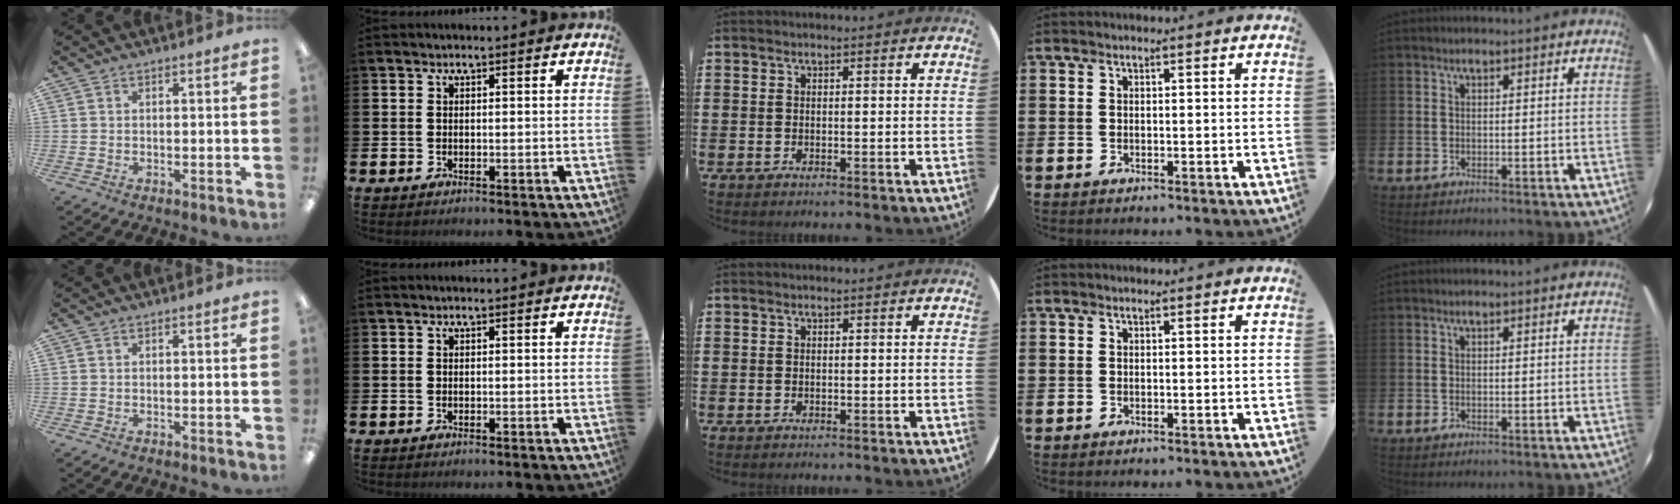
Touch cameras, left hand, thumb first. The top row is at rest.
{}